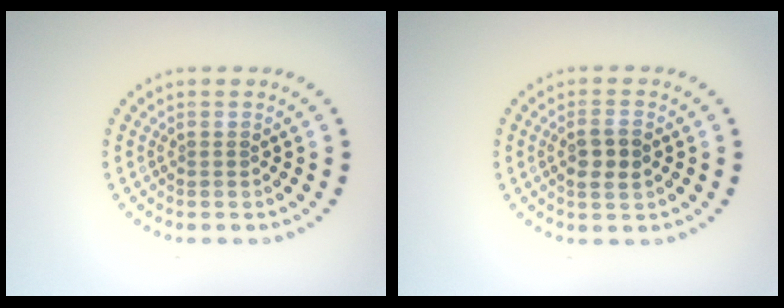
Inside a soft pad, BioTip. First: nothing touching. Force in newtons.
{"total": 2.6, "press": 2.5, "slide": 0.6}